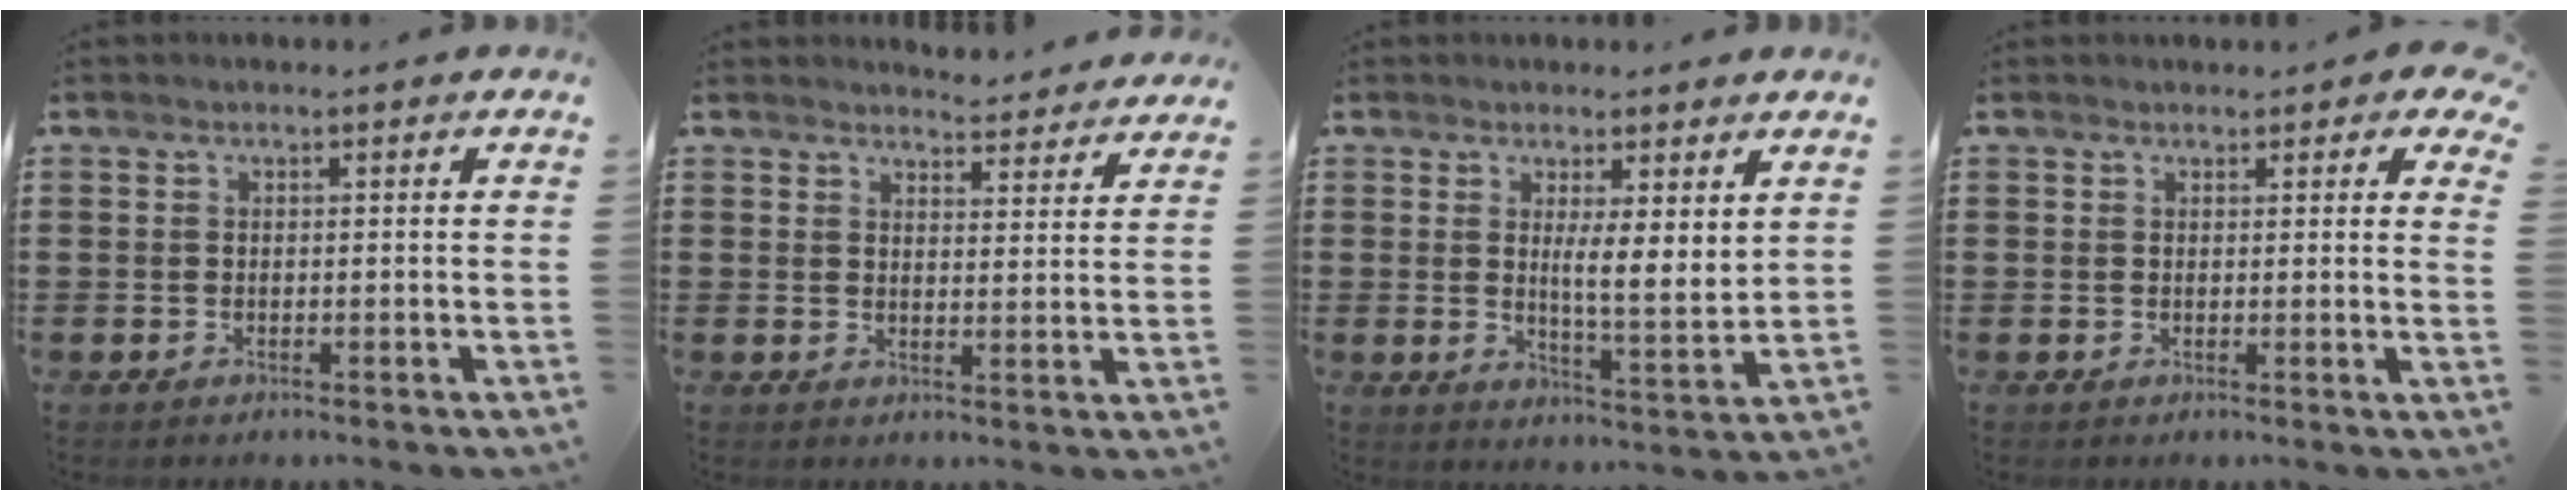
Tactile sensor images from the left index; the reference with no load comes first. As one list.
[{"total": 3.9, "force": [3.9, 0.3, 0.2], "torque": [-0.009, -0.020, 0.071]}, {"total": 4.6, "force": [2.7, 0.7, 3.7], "torque": [-0.056, -0.024, 0.039]}, {"total": 2.2, "force": [1.8, 1.2, 0.4], "torque": [0.001, -0.002, 0.030]}]